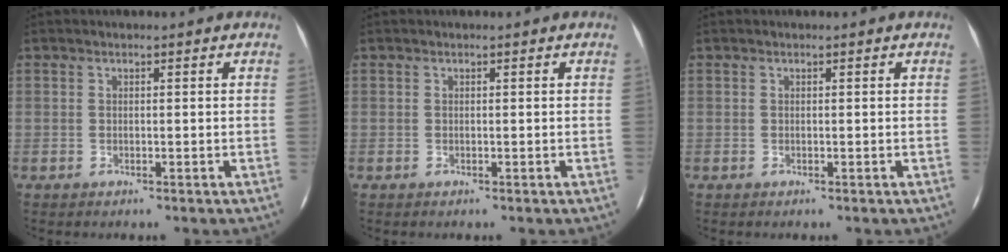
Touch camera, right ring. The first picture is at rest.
{"total": 0.0}
{"total": 0.0}